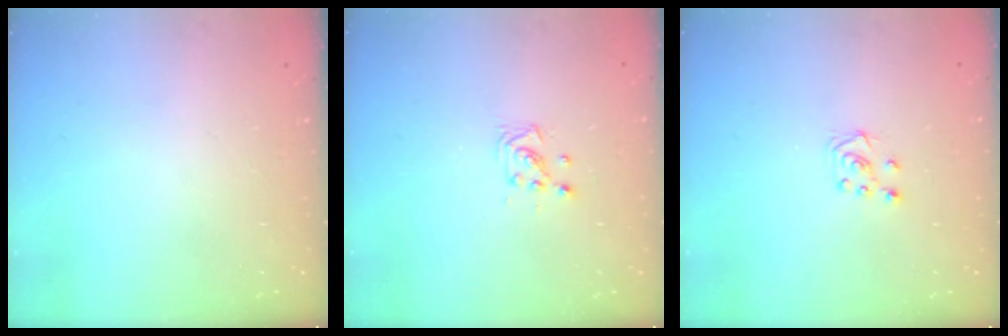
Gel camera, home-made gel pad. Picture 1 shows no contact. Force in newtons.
{"total": 2.9, "press": 2.9, "slide": 0.3}
{"total": 5.1, "press": 5.1, "slide": 0.5}